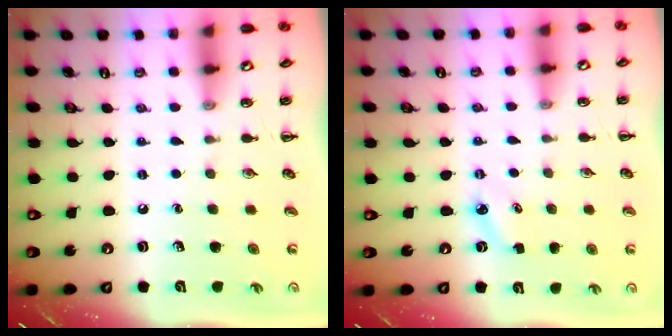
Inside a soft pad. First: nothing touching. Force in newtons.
{"total": 3.2, "press": 3.1, "slide": 1.0}